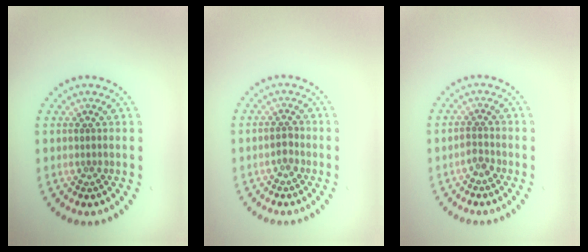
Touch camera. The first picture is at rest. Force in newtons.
{"total": 1.1, "press": 1.0, "slide": 0.3}
{"total": 1.2, "press": 1.0, "slide": 0.7}